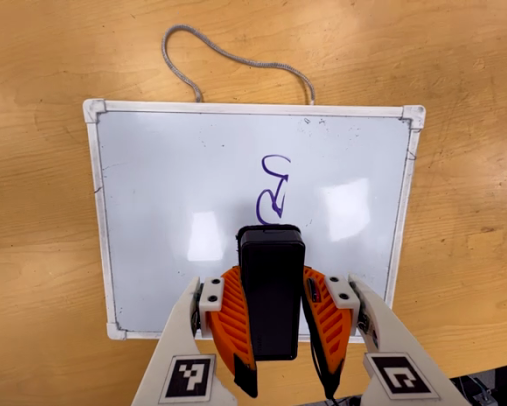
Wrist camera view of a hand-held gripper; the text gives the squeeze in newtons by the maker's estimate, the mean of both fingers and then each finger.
{"total": 8.0, "left": 6.5, "right": 9.4}